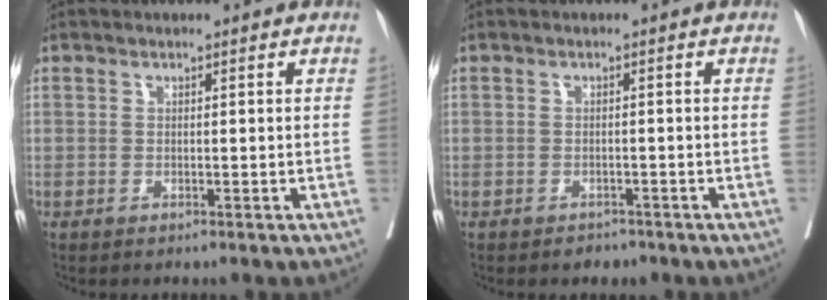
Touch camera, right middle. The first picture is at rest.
{"total": 1.4, "force": [-1.2, 0.8, 0.2], "torque": [-0.005, 0.002, -0.017]}